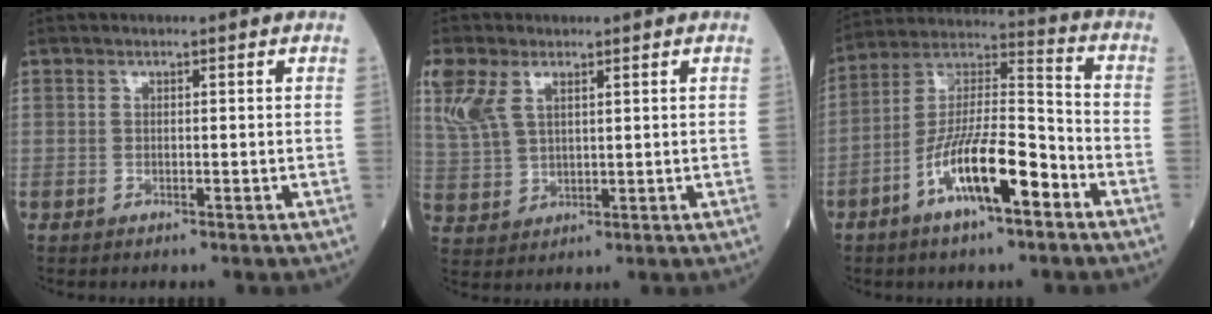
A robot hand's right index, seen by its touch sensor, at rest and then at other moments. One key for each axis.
{"total": 9.4, "fx": 4.6, "fy": 5.2, "fz": 6.3, "tx": -0.173, "ty": 0.019, "tz": 0.103}
{"total": 13.8, "fx": -6.7, "fy": 2.9, "fz": 11.7, "tx": -0.222, "ty": 0.007, "tz": -0.118}